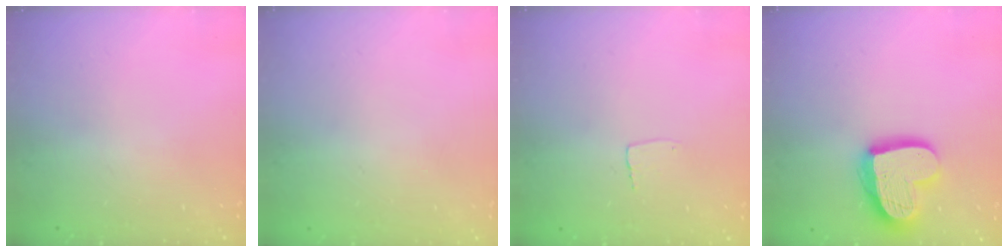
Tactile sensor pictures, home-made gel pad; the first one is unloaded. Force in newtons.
{"total": 0.0}
{"total": 2.7, "press": 2.7, "slide": 0.1}
{"total": 20.0, "press": 20.0, "slide": 1.7}